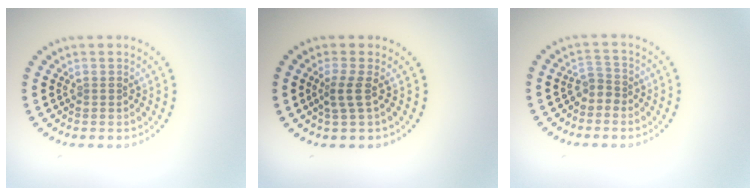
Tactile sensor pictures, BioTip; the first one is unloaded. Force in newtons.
{"total": 2.1, "press": 1.4, "slide": 1.5}
{"total": 1.8, "press": 1.2, "slide": 1.3}